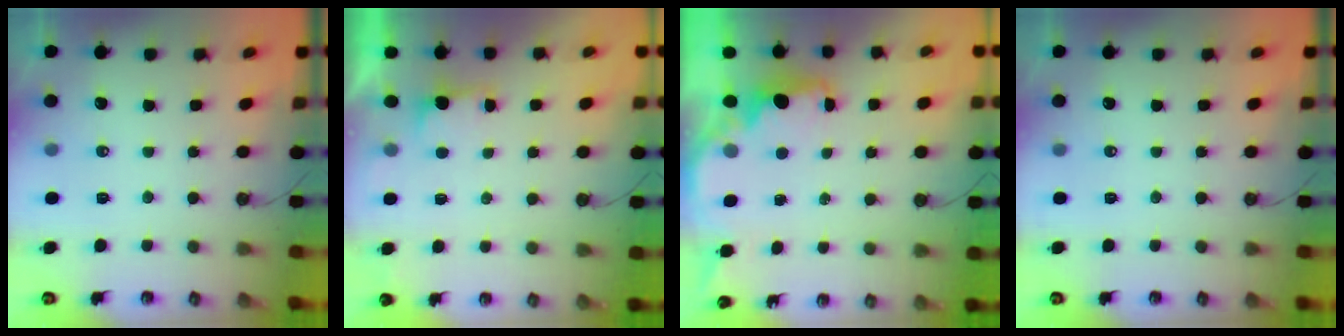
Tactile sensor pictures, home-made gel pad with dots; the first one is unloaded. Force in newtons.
{"total": 1.2, "press": 0.9, "slide": 0.8}
{"total": 2.1, "press": 2.0, "slide": 0.5}
{"total": 0.0}